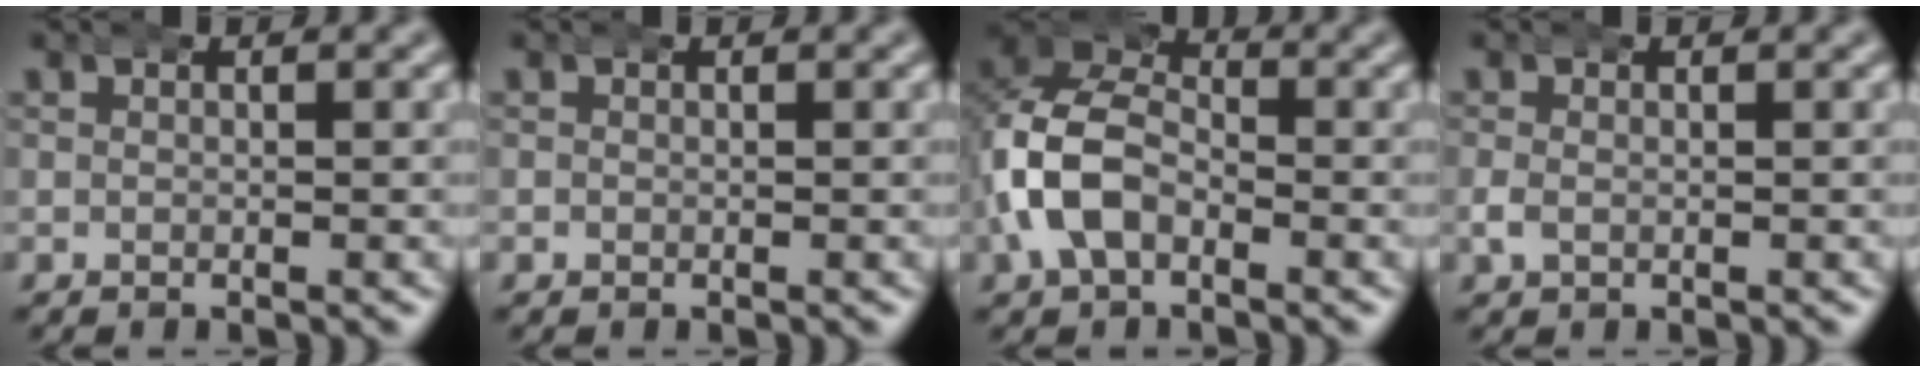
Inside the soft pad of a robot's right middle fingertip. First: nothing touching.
{"total": 0.0}
{"total": 8.6, "force": [-0.3, 7.4, 4.5], "torque": [-0.101, -0.005, -0.020]}
{"total": 1.0, "force": [-0.5, 0.8, 0.5], "torque": [-0.014, 0.002, -0.009]}